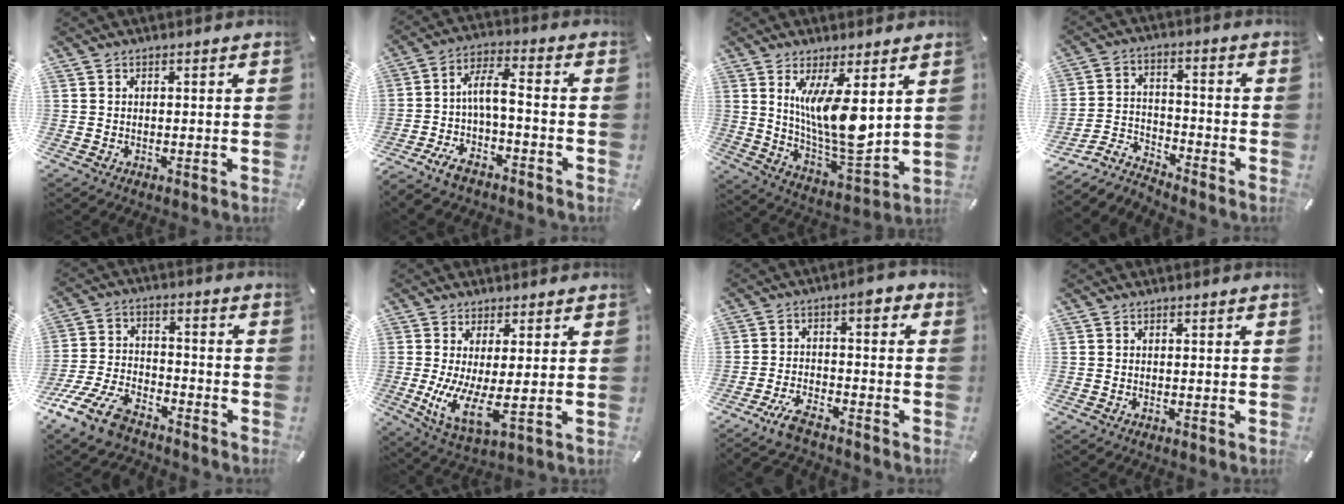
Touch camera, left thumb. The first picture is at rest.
{"total": 7.3, "force": [-2.5, 2.3, 6.5], "torque": [-0.127, 0.005, -0.049]}
{"total": 14.3, "force": [4.8, 4.8, 12.6], "torque": [-0.239, -0.042, 0.079]}
{"total": 8.1, "force": [-7.2, 2.9, 2.2], "torque": [-0.042, 0.025, -0.141]}
{"total": 12.9, "force": [-9.8, 5.4, 6.5], "torque": [-0.134, 0.048, -0.185]}
{"total": 9.2, "force": [0.7, 2.4, 8.9], "torque": [-0.193, -0.037, 0.014]}
{"total": 8.4, "force": [-5.2, 3.2, 5.7], "torque": [-0.115, 0.030, -0.099]}
{"total": 0.0}